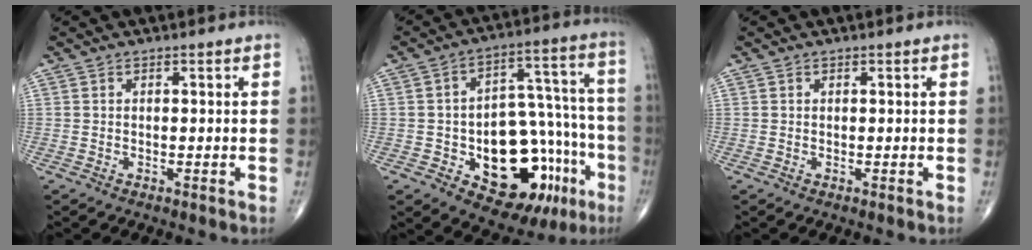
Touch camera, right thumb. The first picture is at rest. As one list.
[{"total": 22.7, "force": [-8.3, 12.5, 17.0], "torque": [-0.183, 0.061, -0.098]}, {"total": 0.0}]